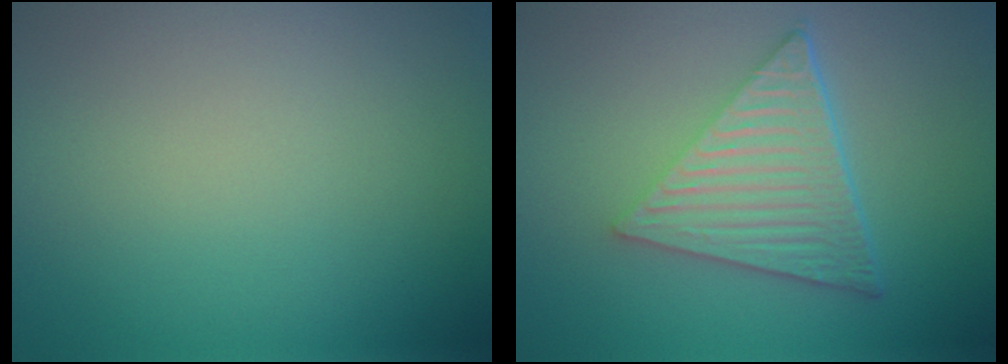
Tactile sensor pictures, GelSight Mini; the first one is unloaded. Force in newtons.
{"total": 6.8, "press": 4.5, "slide": 5.1}